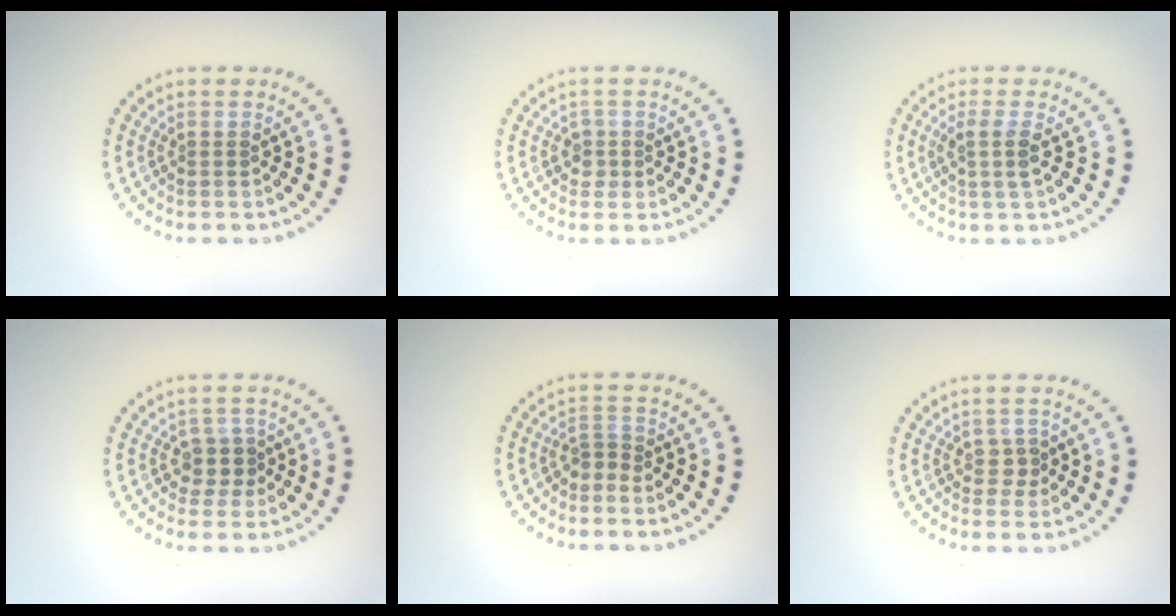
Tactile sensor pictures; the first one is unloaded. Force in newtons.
{"total": 1.4, "press": 1.2, "slide": 0.8}
{"total": 1.9, "press": 1.5, "slide": 1.1}
{"total": 2.2, "press": 1.7, "slide": 1.3}
{"total": 1.4, "press": 0.9, "slide": 1.1}
{"total": 1.3, "press": 1.1, "slide": 0.7}